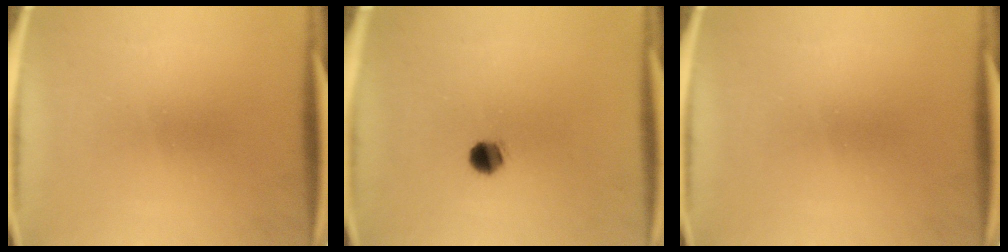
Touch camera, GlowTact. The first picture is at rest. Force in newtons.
{"total": 4.0}
{"total": 0.0}